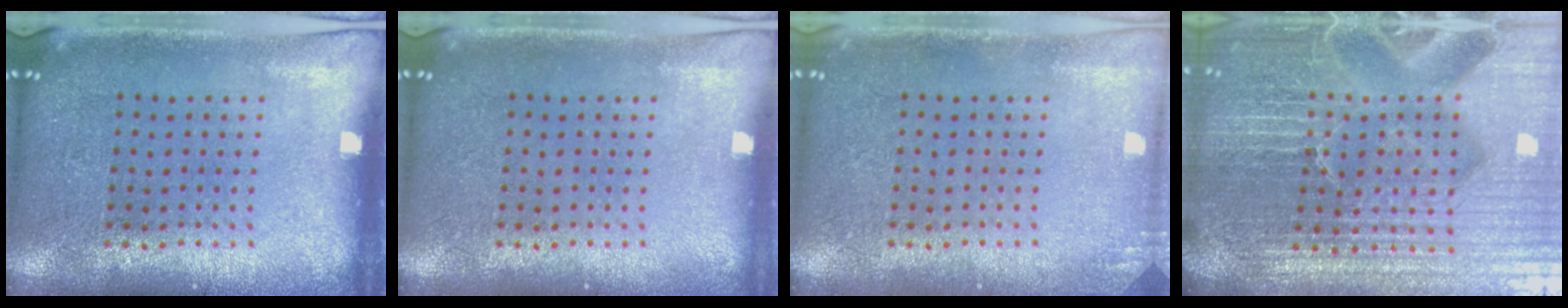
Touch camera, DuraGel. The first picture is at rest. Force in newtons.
{"total": 0.0}
{"total": 1.0, "press": 1.0, "slide": 0.1}
{"total": 6.8, "press": 6.0, "slide": 3.3}